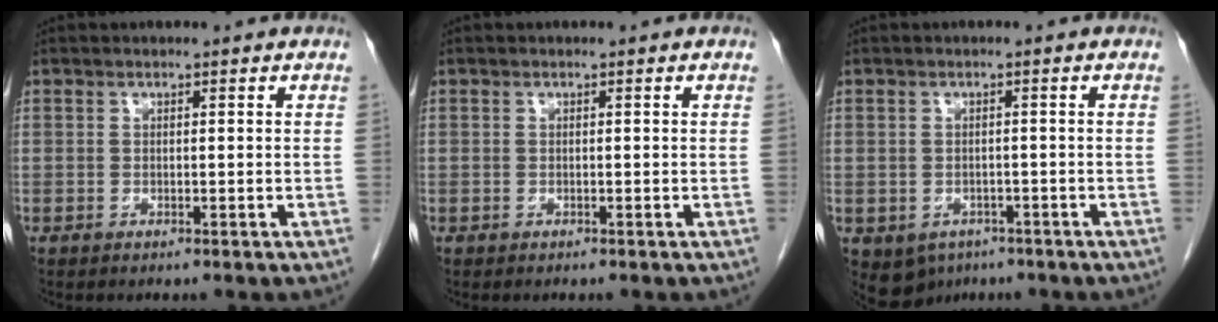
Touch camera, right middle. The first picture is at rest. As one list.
[{"total": 0.0}, {"total": 6.2, "force": [-3.4, 4.8, 1.8], "torque": [-0.037, 0.000, -0.042]}]